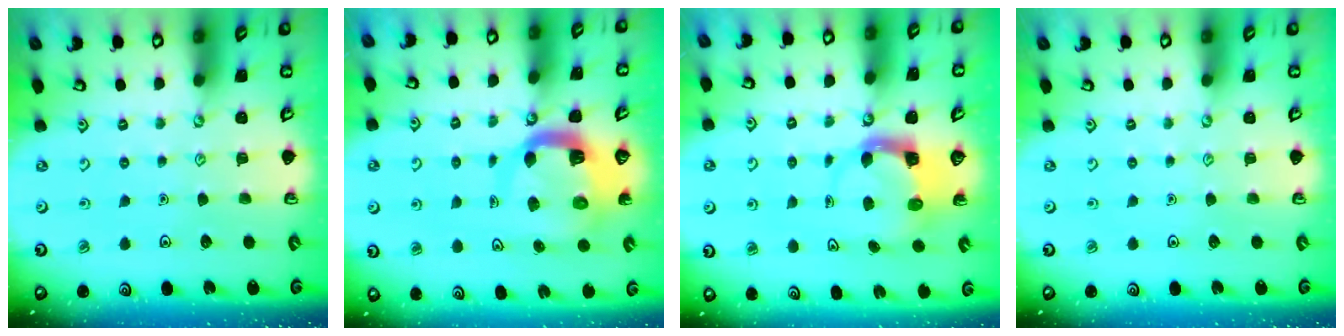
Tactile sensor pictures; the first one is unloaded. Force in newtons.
{"total": 9.4, "press": 9.4, "slide": 1.3}
{"total": 3.6, "press": 3.5, "slide": 0.5}
{"total": 0.0}